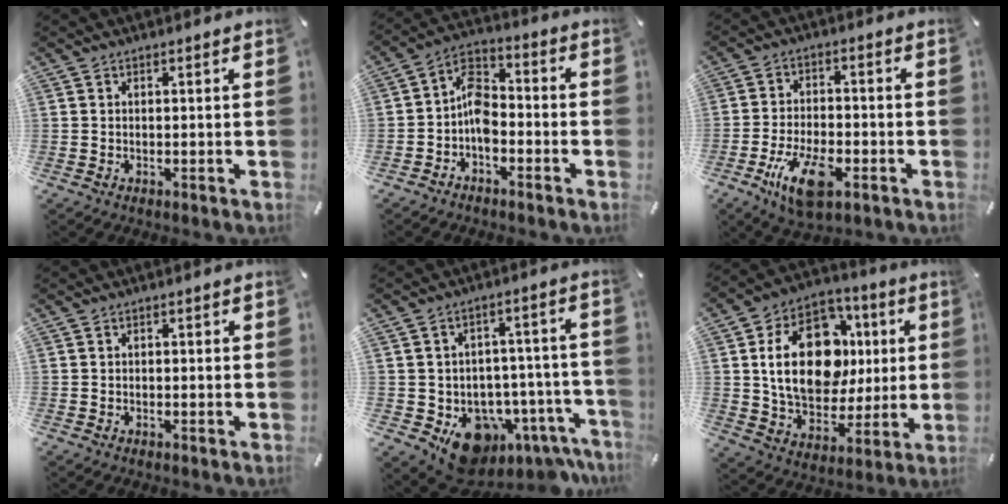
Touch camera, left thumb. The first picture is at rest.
{"total": 8.3, "force": [-3.4, 5.3, 5.4], "torque": [-0.113, 0.014, -0.065]}
{"total": 10.9, "force": [-5.0, 5.2, 8.2], "torque": [-0.171, 0.011, -0.090]}
{"total": 0.6, "force": [-0.3, 0.4, 0.3], "torque": [-0.005, 0.003, -0.006]}
{"total": 12.9, "force": [-6.9, 8.5, 6.7], "torque": [-0.068, 0.025, -0.105]}
{"total": 21.8, "force": [3.5, 15.4, 14.9], "torque": [-0.256, -0.002, 0.063]}